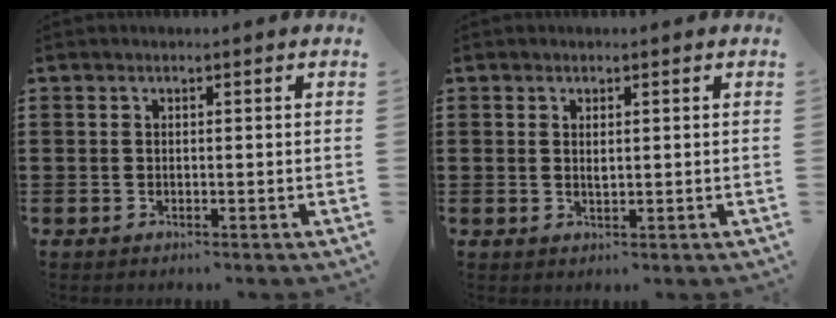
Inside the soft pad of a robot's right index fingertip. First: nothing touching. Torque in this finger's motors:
{"motor_torque": [0.97, 1.17, 0.02, 0.00]}